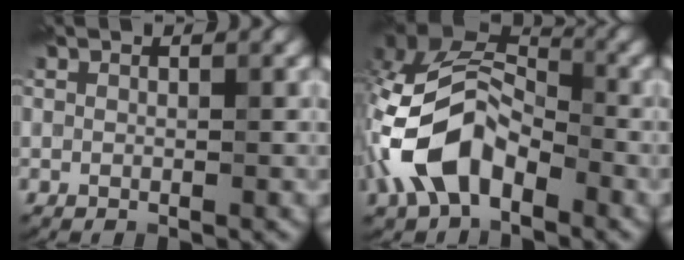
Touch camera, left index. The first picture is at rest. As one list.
[{"total": 10.5, "force": [-4.3, 6.0, 7.4], "torque": [-0.168, 0.006, -0.093]}]